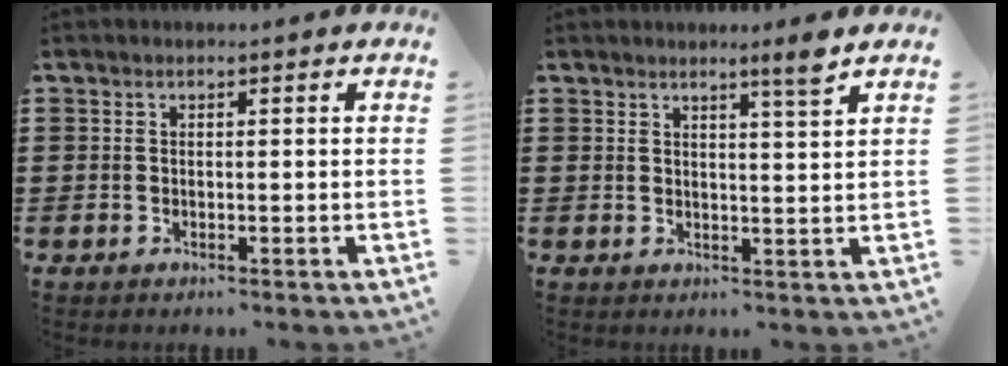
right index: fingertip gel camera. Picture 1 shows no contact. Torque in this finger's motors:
{"motor_torque": [0.02, 0.01, 0.04, 0.03]}